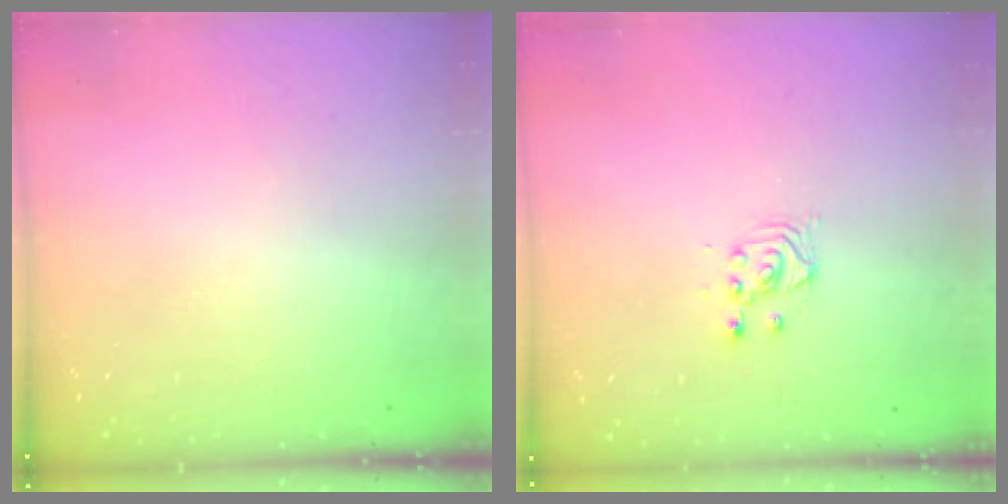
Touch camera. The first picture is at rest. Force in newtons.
{"total": 2.4, "press": 2.3, "slide": 0.2}